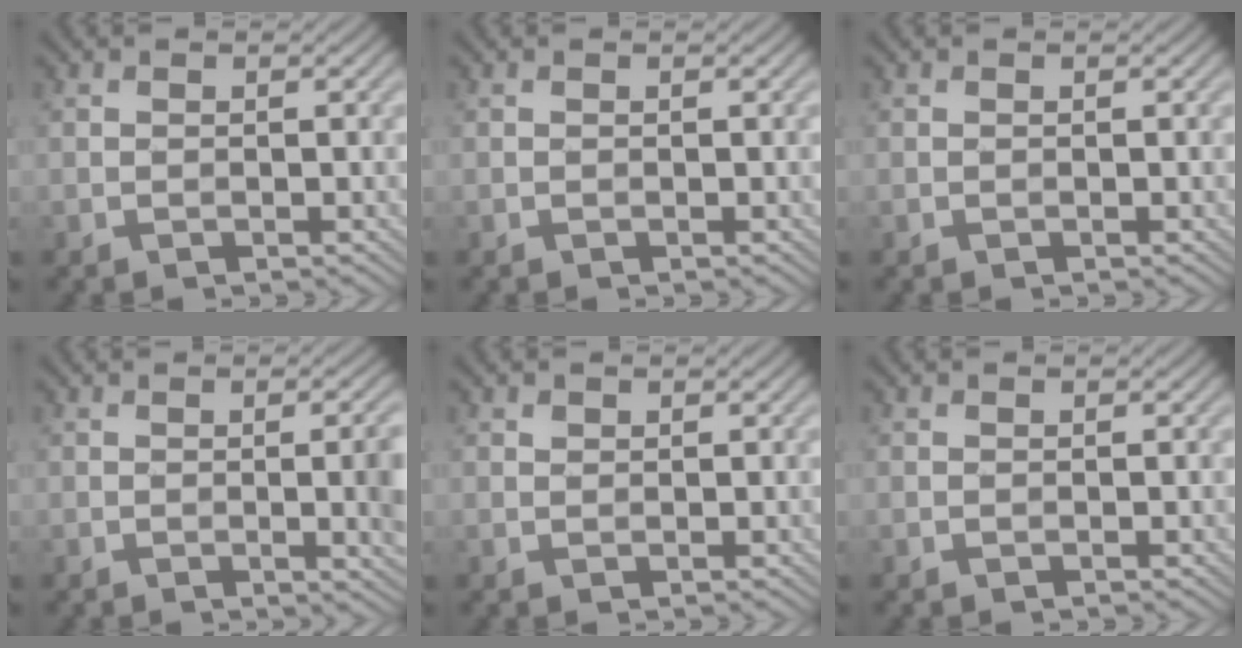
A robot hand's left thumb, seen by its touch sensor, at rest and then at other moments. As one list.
[{"total": 0.0}, {"total": 0.0}, {"total": 6.2, "force": [-0.5, 1.6, 6.0], "torque": [-0.084, -0.004, -0.002]}, {"total": 0.6, "force": [0.4, 0.4, 0.2], "torque": [-0.003, -0.002, 0.009]}, {"total": 0.0}]